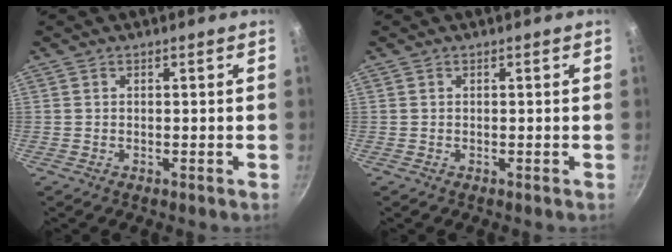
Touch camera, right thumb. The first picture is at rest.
{"total": 0.0}